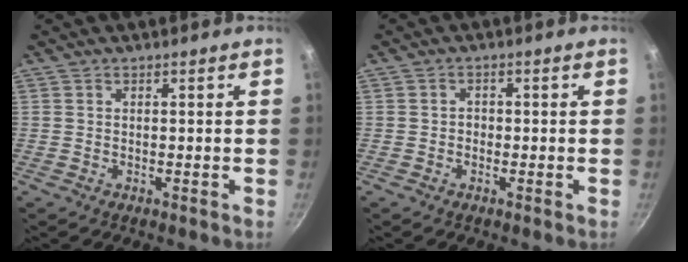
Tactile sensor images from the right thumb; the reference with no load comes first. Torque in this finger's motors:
{"motor_torque": [-0.17, -0.13, -0.15, 0.03, 0.05]}